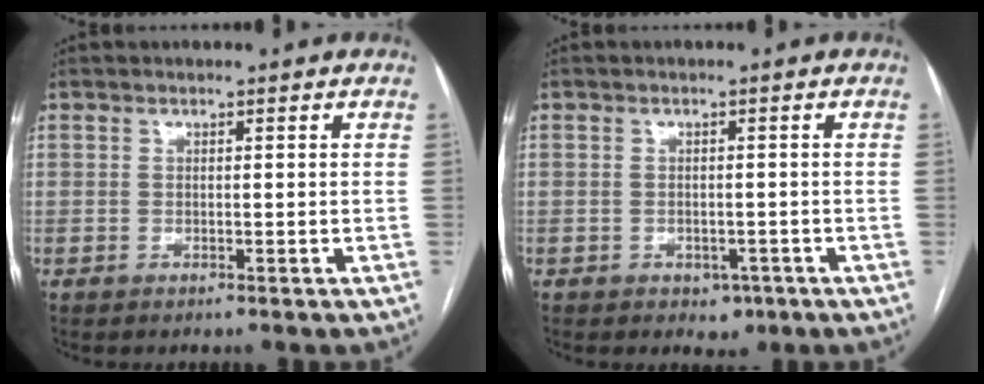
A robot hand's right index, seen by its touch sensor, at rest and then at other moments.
{"total": 2.6, "force": [-1.3, 1.9, 1.1], "torque": [-0.007, 0.004, -0.009]}